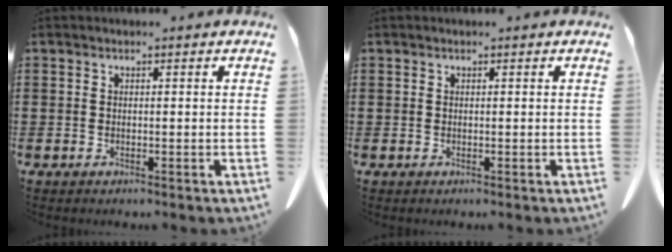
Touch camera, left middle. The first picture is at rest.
{"total": 0.0}